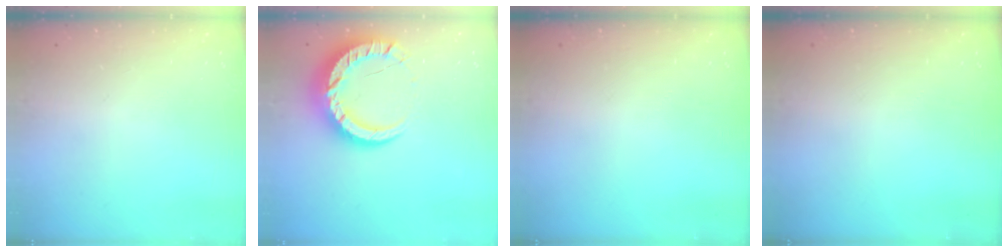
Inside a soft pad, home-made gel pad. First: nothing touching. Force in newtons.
{"total": 13.4, "press": 13.4, "slide": 1.1}
{"total": 0.0}
{"total": 0.0}